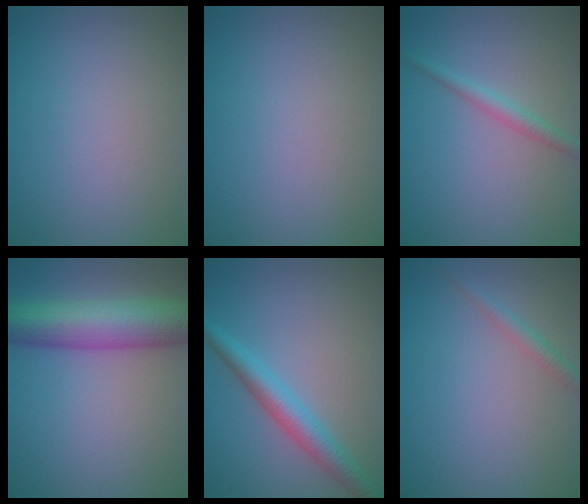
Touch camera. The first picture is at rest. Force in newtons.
{"total": 0.0}
{"total": 1.6, "press": 1.6, "slide": 0.0}
{"total": 8.7, "press": 8.7, "slide": 0.4}
{"total": 3.7, "press": 3.7, "slide": 0.1}
{"total": 1.3, "press": 1.3, "slide": 0.0}